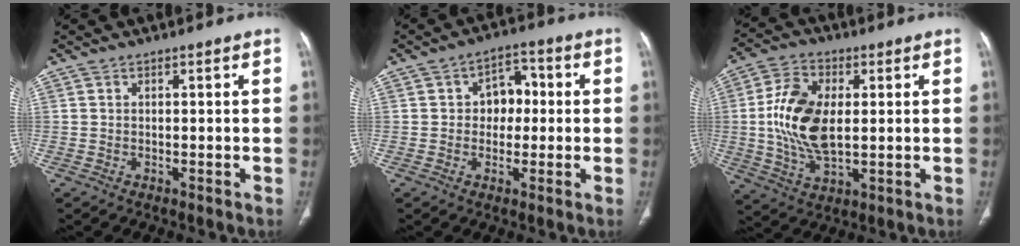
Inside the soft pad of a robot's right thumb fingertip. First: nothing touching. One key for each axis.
{"total": 6.8, "fx": 0.4, "fy": 5.2, "fz": 4.4, "tx": -0.030, "ty": 0.018, "tz": 0.000}
{"total": 13.8, "fx": 0.9, "fy": 7.6, "fz": 11.4, "tx": -0.224, "ty": -0.001, "tz": 0.020}